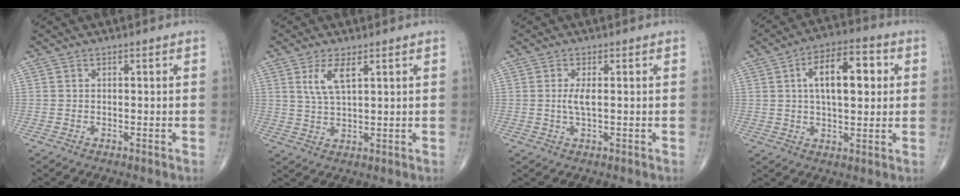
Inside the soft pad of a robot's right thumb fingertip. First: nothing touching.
{"total": 5.2, "force": [2.3, 1.7, 4.3], "torque": [-0.089, -0.009, 0.052]}
{"total": 2.5, "force": [0.2, 0.5, 2.4], "torque": [-0.059, -0.005, 0.005]}
{"total": 12.8, "force": [2.8, 6.1, 11.0], "torque": [-0.158, 0.012, 0.041]}